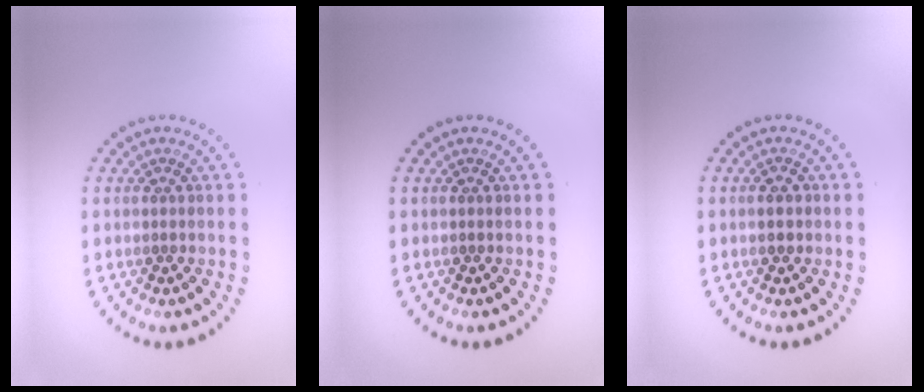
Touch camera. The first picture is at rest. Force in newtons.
{"total": 0.0}
{"total": 1.9, "press": 1.9, "slide": 0.2}